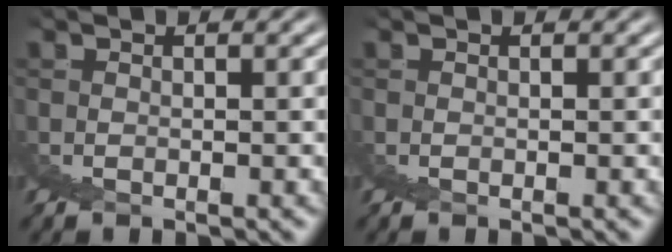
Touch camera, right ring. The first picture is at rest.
{"total": 0.0}